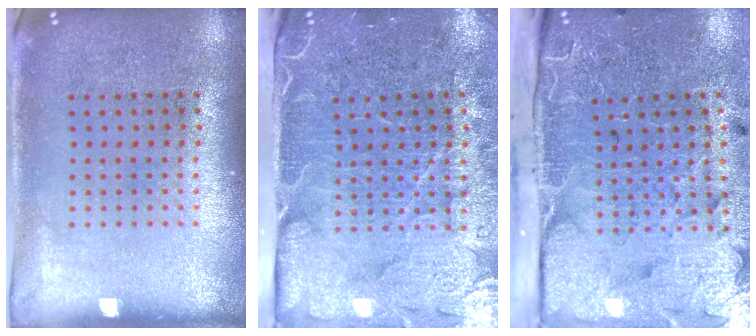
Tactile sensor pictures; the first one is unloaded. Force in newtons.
{"total": 4.9, "press": 4.1, "slide": 2.7}
{"total": 5.1, "press": 4.0, "slide": 3.2}